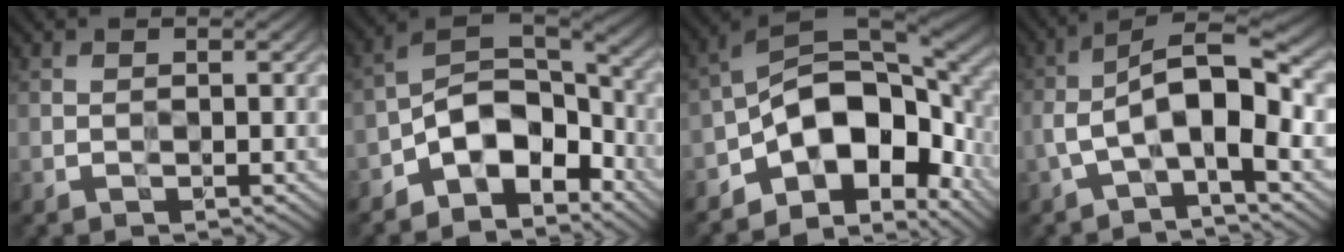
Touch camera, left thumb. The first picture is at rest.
{"total": 9.2, "force": [-5.3, 4.8, 5.8], "torque": [-0.095, 0.003, -0.114]}
{"total": 14.3, "force": [-4.1, 8.2, 11.0], "torque": [-0.179, -0.009, -0.074]}
{"total": 8.7, "force": [-2.2, 3.0, 7.8], "torque": [-0.150, 0.019, -0.047]}